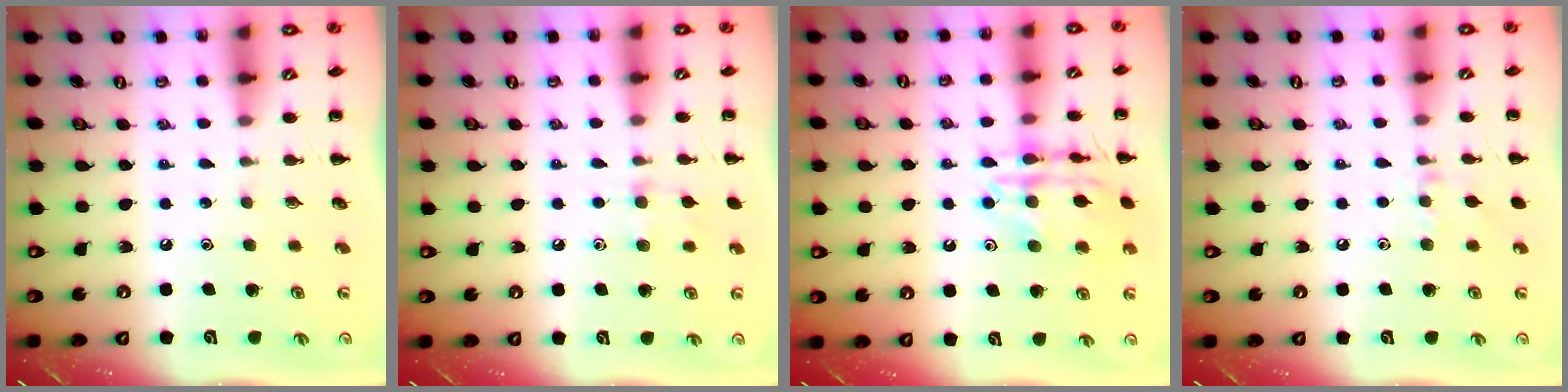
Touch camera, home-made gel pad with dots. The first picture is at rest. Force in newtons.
{"total": 7.0, "press": 6.7, "slide": 2.1}
{"total": 15.4, "press": 15.3, "slide": 1.2}
{"total": 6.6, "press": 6.5, "slide": 1.3}